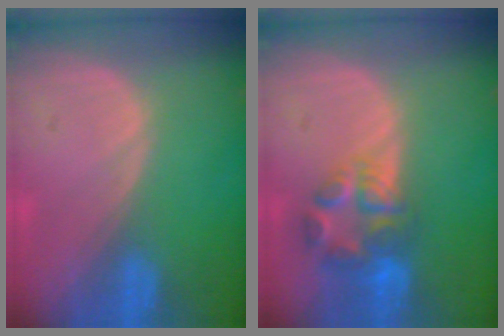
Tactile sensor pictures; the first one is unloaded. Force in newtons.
{"total": 7.0, "press": 6.1, "slide": 3.4}